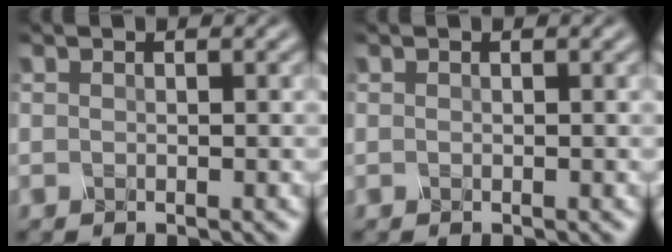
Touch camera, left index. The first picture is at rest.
{"total": 0.0}